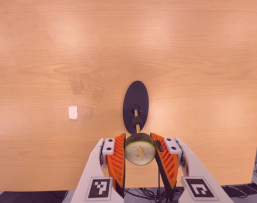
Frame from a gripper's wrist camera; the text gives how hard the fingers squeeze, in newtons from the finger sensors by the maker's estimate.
{"total": 12.3, "left": 12.0, "right": 12.7}